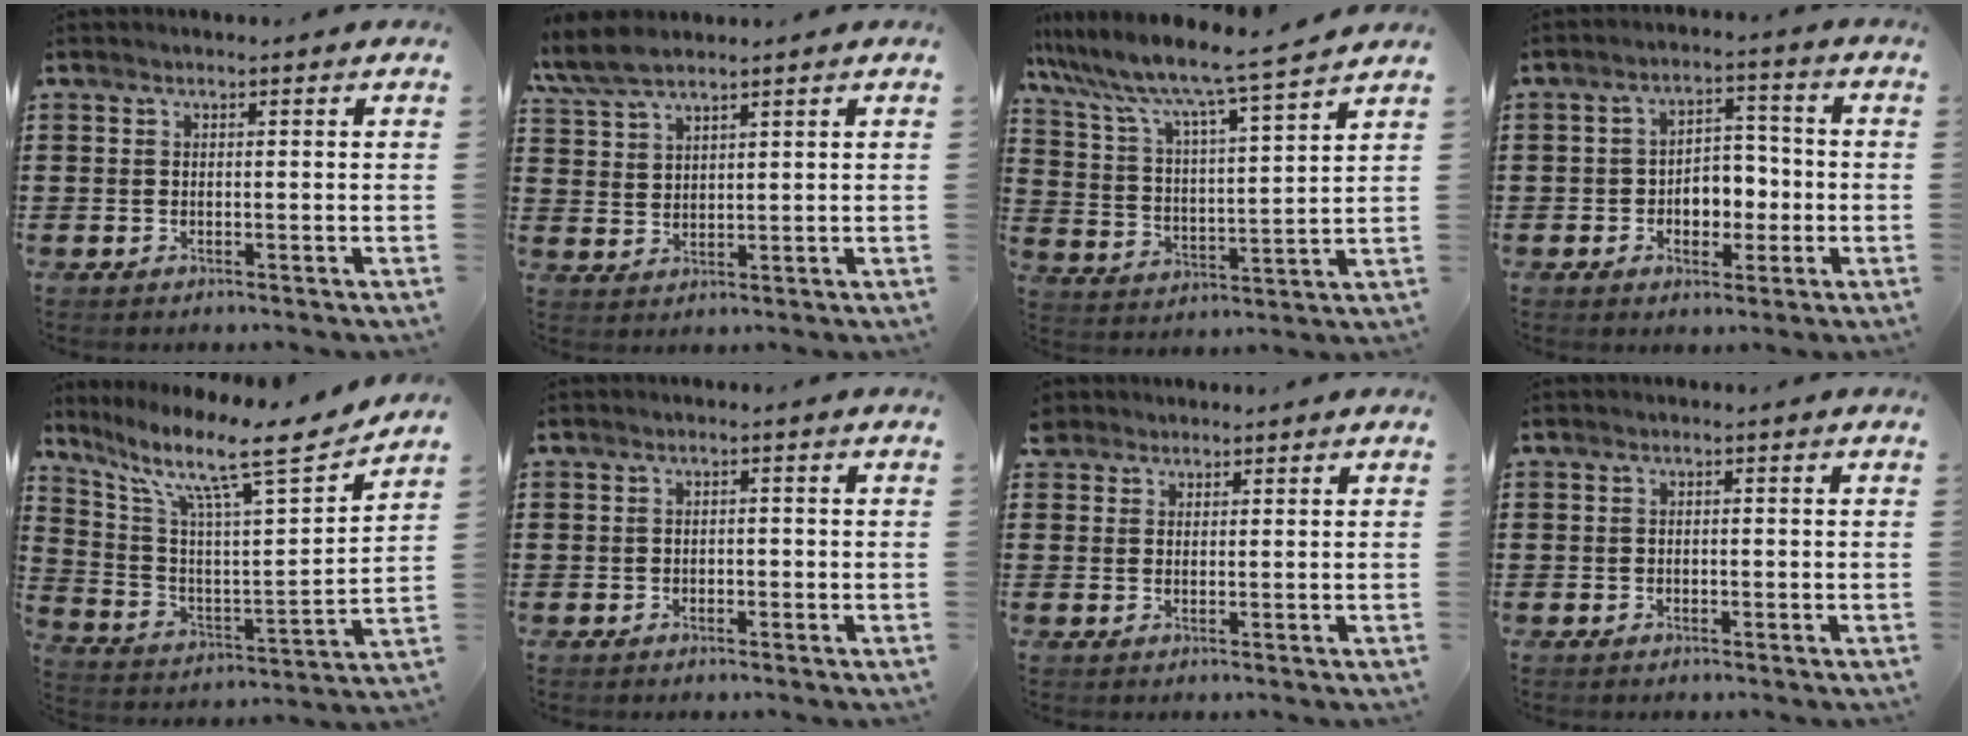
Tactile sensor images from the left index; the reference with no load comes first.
{"total": 5.6, "force": [4.8, 1.4, 2.7], "torque": [-0.065, -0.008, 0.088]}
{"total": 6.9, "force": [6.2, -0.4, 3.1], "torque": [-0.088, -0.053, 0.094]}
{"total": 5.0, "force": [-1.3, 3.8, 3.1], "torque": [-0.050, 0.004, -0.031]}
{"total": 12.6, "force": [9.0, 1.8, 8.6], "torque": [-0.183, -0.055, 0.138]}
{"total": 1.0, "force": [-0.7, 0.7, 0.3], "torque": [-0.010, 0.002, -0.016]}
{"total": 1.9, "force": [1.5, 1.0, 0.1], "torque": [-0.006, 0.006, 0.031]}
{"total": 0.6, "force": [-0.4, 0.4, 0.3], "torque": [-0.008, 0.001, -0.008]}